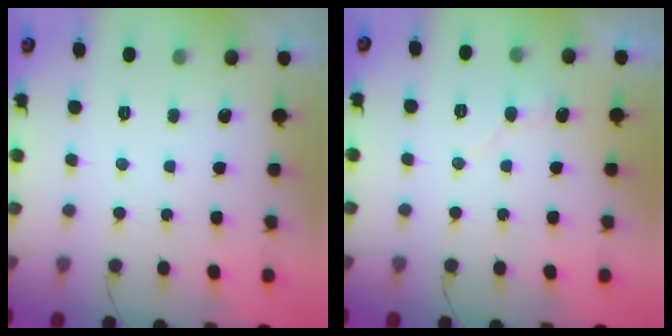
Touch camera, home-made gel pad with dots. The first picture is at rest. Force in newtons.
{"total": 5.6, "press": 5.6, "slide": 0.2}